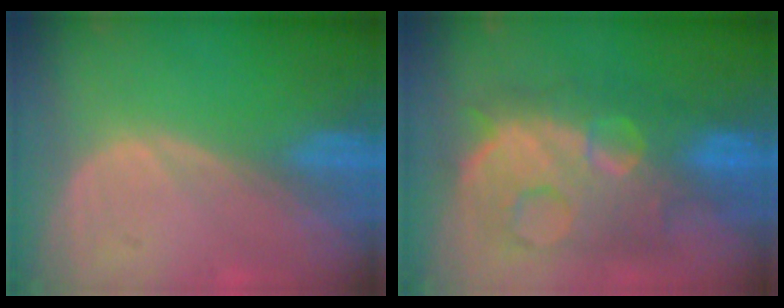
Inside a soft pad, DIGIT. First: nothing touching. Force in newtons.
{"total": 12.4, "press": 12.3, "slide": 1.2}